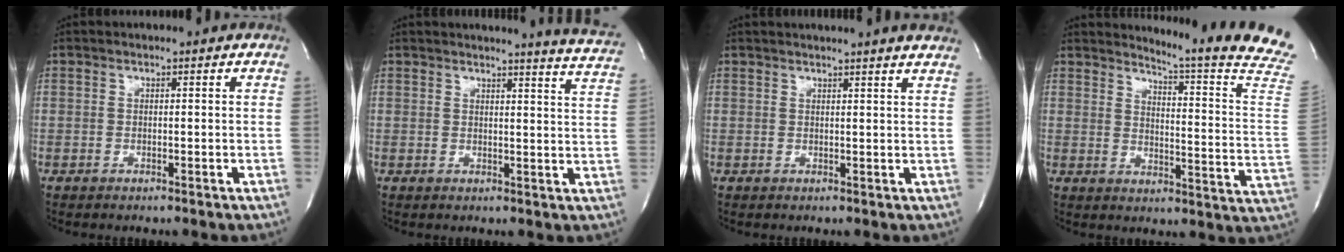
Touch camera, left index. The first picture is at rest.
{"total": 9.7, "force": [9.5, -1.0, 1.9], "torque": [-0.022, -0.079, 0.084]}
{"total": 10.5, "force": [9.7, -0.3, 4.0], "torque": [-0.061, -0.004, 0.099]}
{"total": 18.9, "force": [17.6, -1.5, 6.8], "torque": [-0.102, -0.139, 0.195]}